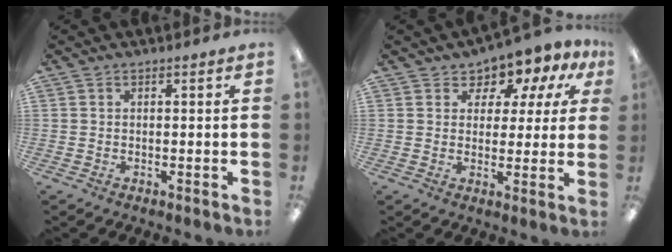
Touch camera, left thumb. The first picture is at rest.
{"total": 6.7, "force": [4.6, 4.5, 1.9], "torque": [-0.039, -0.035, 0.082]}